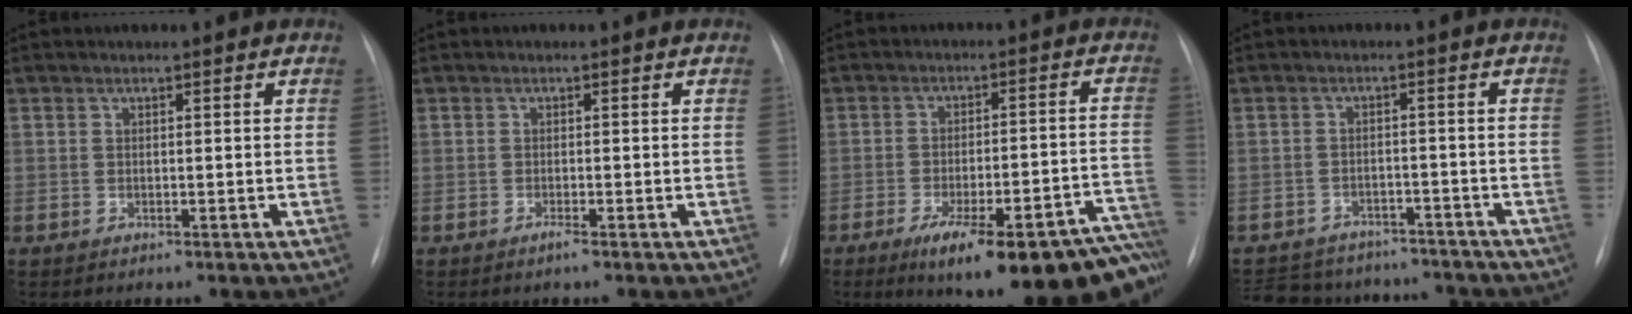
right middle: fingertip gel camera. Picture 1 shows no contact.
{"total": 0.8, "force": [-0.6, -0.2, 0.5], "torque": [-0.010, -0.001, -0.011]}
{"total": 22.5, "force": [-17.2, 3.5, 14.1], "torque": [-0.113, 0.020, -0.232]}
{"total": 14.9, "force": [-13.1, 6.1, 3.8], "torque": [-0.091, 0.012, -0.167]}